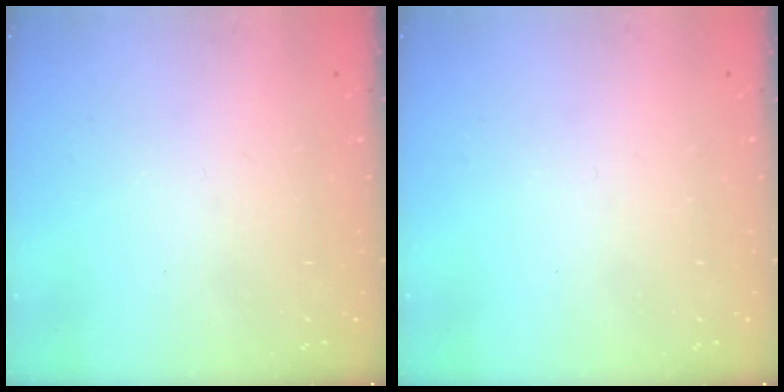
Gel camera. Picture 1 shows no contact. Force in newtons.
{"total": 0.0}